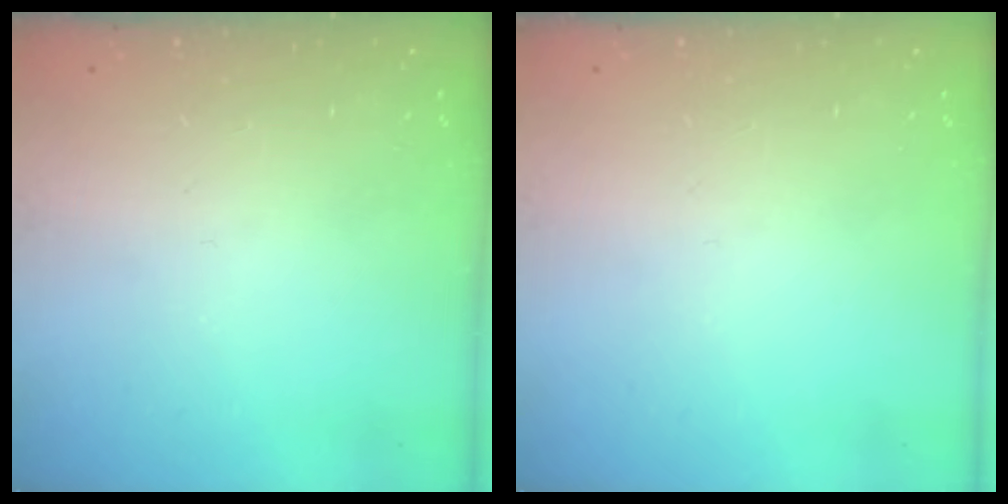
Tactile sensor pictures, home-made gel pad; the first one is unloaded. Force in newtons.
{"total": 0.0}